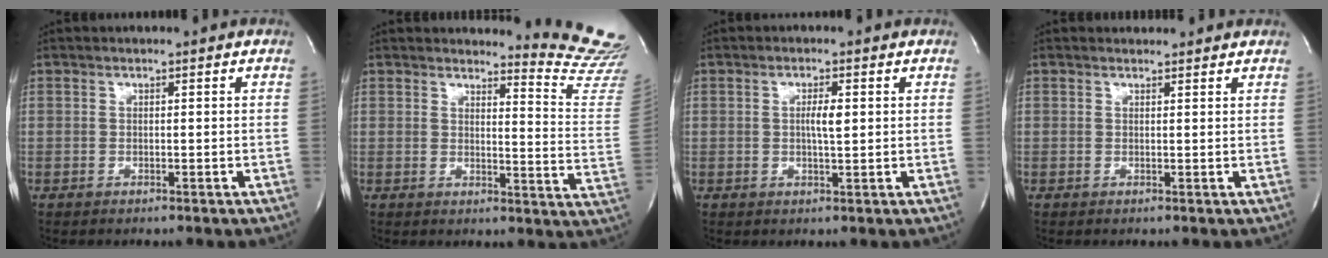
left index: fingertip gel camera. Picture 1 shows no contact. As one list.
[{"total": 12.6, "force": [12.5, -1.3, 0.7], "torque": [0.006, -0.157, 0.115]}, {"total": 2.6, "force": [0.3, 0.4, 2.6], "torque": [-0.048, -0.001, 0.004]}, {"total": 2.3, "force": [2.2, 0.6, 0.0], "torque": [-0.012, 0.009, 0.023]}]